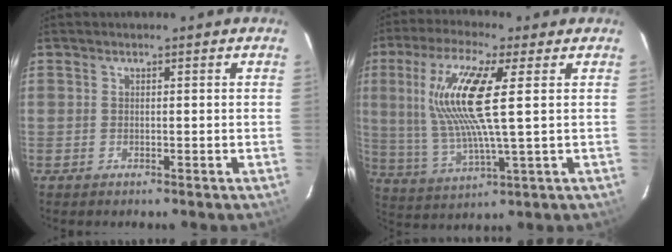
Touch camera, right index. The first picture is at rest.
{"total": 14.8, "force": [3.5, 2.1, 14.2], "torque": [-0.281, 0.001, 0.073]}